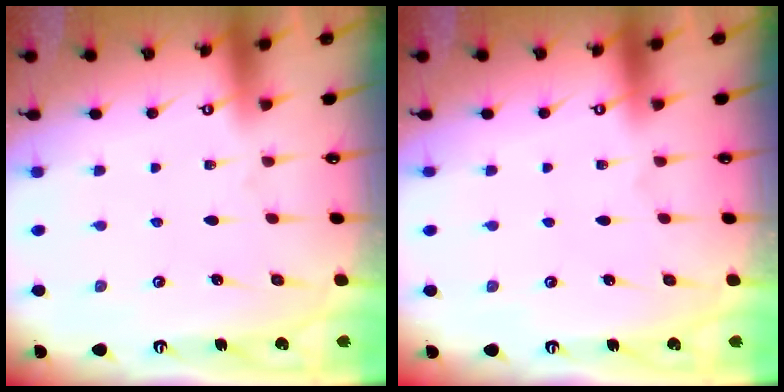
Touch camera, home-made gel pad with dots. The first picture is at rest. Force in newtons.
{"total": 0.0}